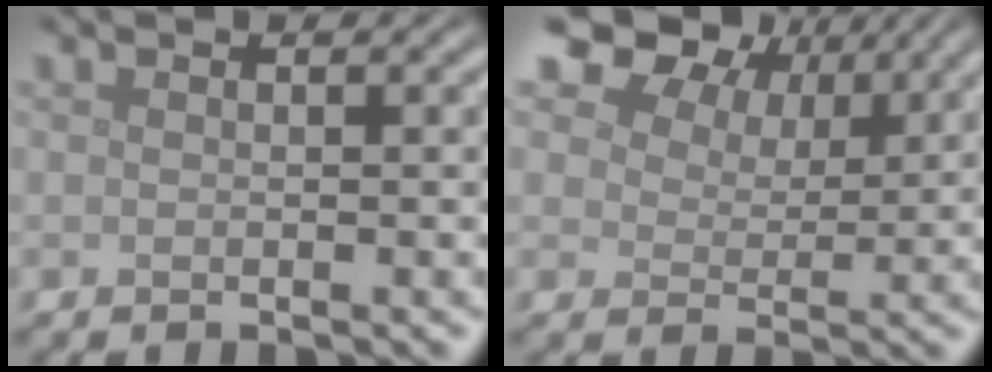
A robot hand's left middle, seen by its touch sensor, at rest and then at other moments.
{"total": 11.1, "force": [7.8, 6.0, 5.2], "torque": [-0.120, 0.007, 0.128]}